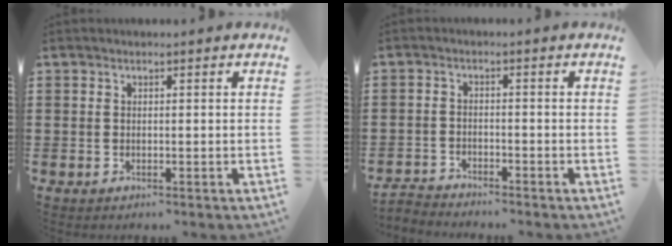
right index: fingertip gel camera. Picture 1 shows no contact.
{"total": 2.4, "force": [-2.4, 0.2, -0.1], "torque": [-0.005, 0.001, -0.053]}